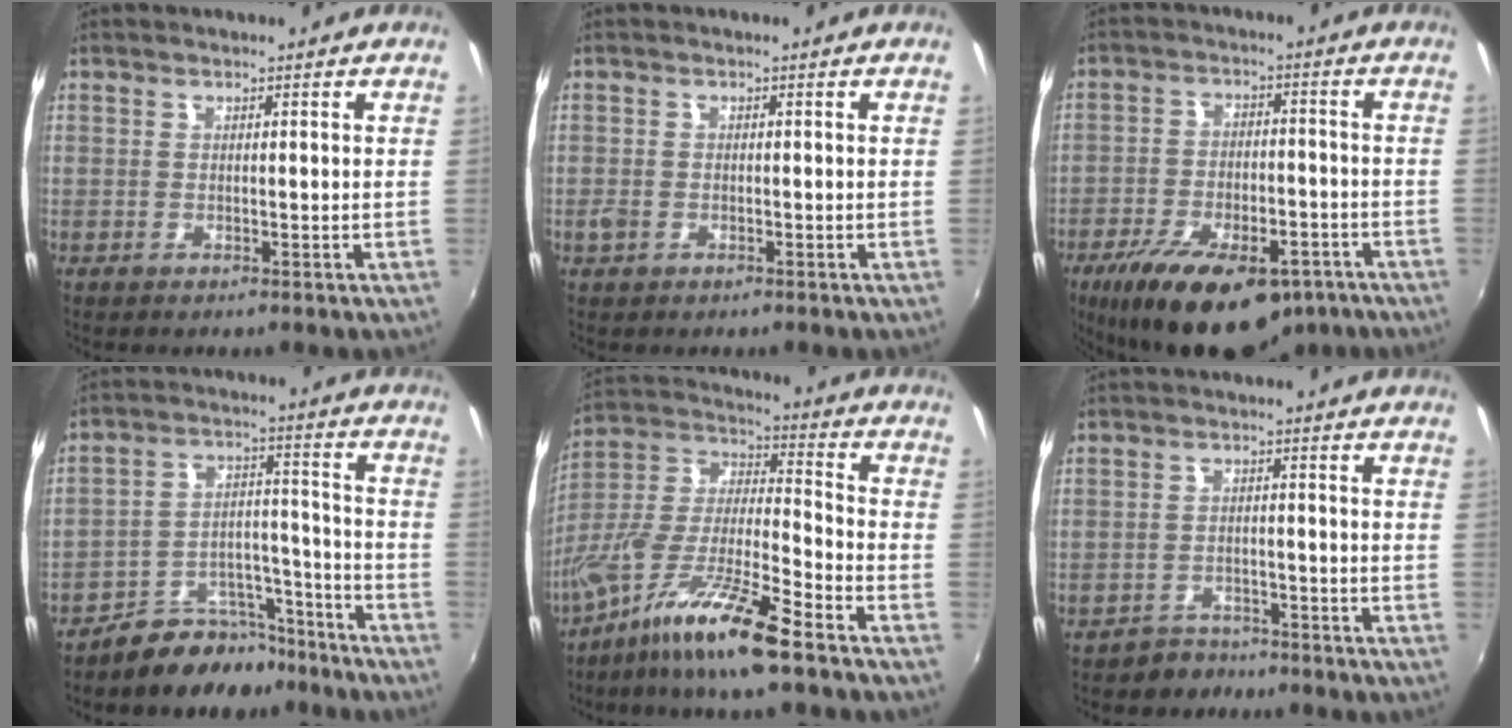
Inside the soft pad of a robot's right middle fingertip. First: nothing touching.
{"total": 1.9, "force": [-0.9, 1.5, 0.9], "torque": [-0.019, -0.003, -0.018]}
{"total": 21.5, "force": [-13.8, 11.0, 12.3], "torque": [-0.237, -0.015, -0.189]}
{"total": 11.1, "force": [-9.2, 5.4, 3.1], "torque": [-0.048, 0.045, -0.130]}
{"total": 16.3, "force": [-11.0, 1.5, 11.9], "torque": [-0.227, -0.017, -0.213]}
{"total": 3.9, "force": [-3.3, 2.1, -0.1], "torque": [-0.010, 0.007, -0.056]}